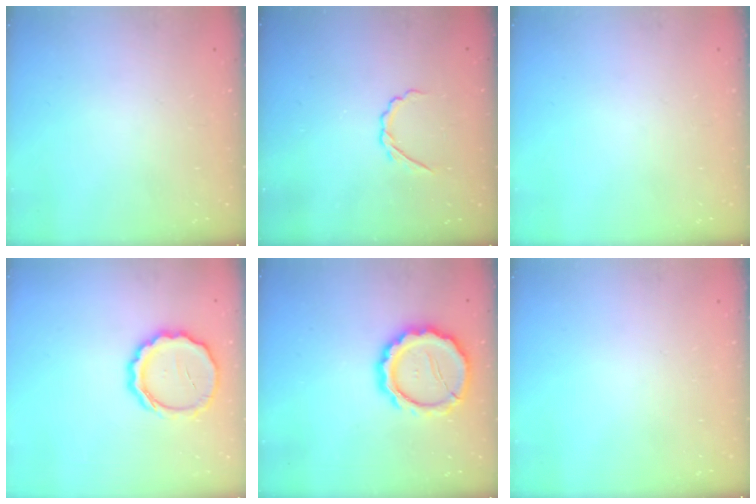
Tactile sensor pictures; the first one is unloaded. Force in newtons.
{"total": 2.6, "press": 2.5, "slide": 0.8}
{"total": 0.0}
{"total": 12.5, "press": 12.2, "slide": 2.7}
{"total": 15.3, "press": 15.0, "slide": 2.8}
{"total": 0.0}